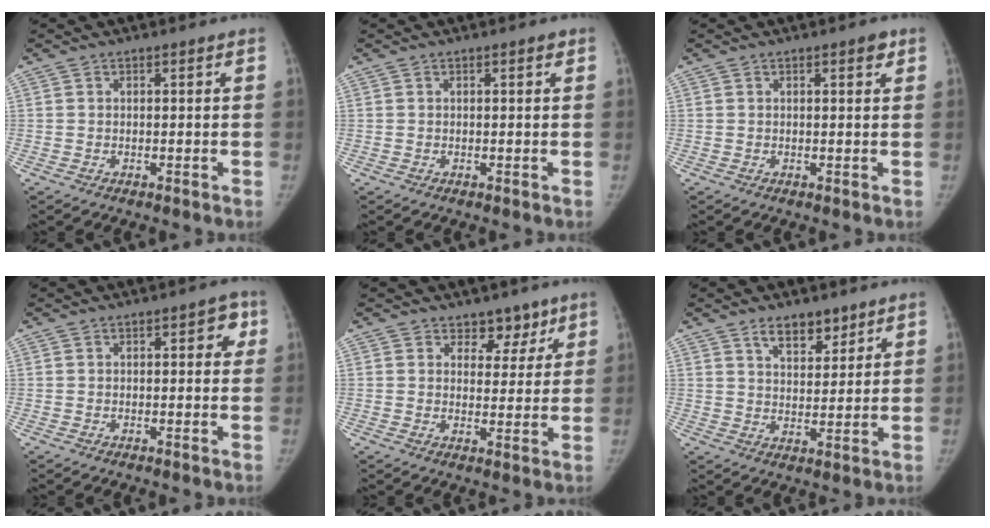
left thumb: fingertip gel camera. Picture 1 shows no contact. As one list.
[{"total": 0.5, "force": [0.3, 0.2, 0.4], "torque": [-0.007, -0.001, 0.002]}, {"total": 1.7, "force": [0.9, 0.6, 1.3], "torque": [-0.013, -0.002, 0.010]}, {"total": 3.4, "force": [1.0, 1.8, 2.7], "torque": [-0.007, 0.004, 0.004]}, {"total": 5.2, "force": [3.6, 3.4, 1.3], "torque": [0.021, -0.020, 0.053]}, {"total": 6.8, "force": [4.8, 3.4, 3.5], "torque": [-0.026, -0.033, 0.082]}]